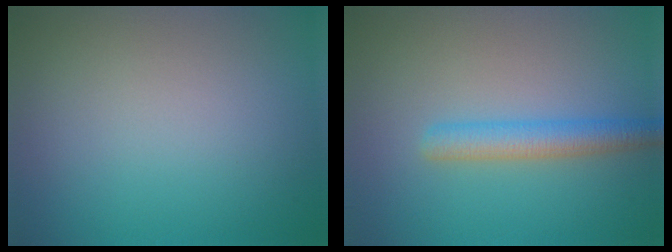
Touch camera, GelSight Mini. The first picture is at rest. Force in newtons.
{"total": 3.0, "press": 3.0, "slide": 0.1}